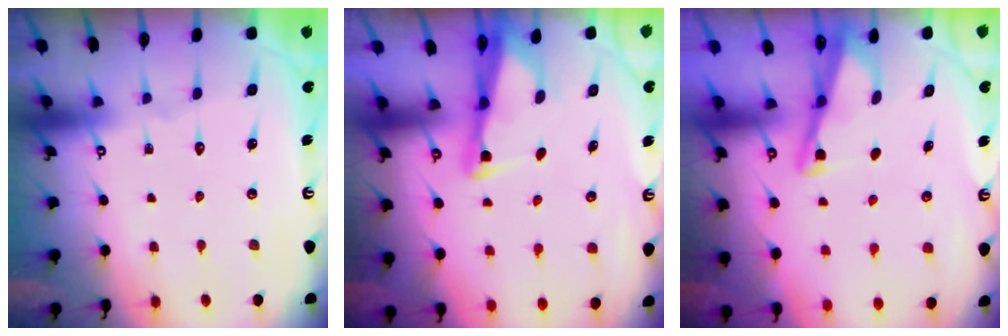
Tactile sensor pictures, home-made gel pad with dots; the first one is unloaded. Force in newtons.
{"total": 2.8, "press": 2.8, "slide": 0.5}
{"total": 2.8, "press": 2.8, "slide": 0.4}